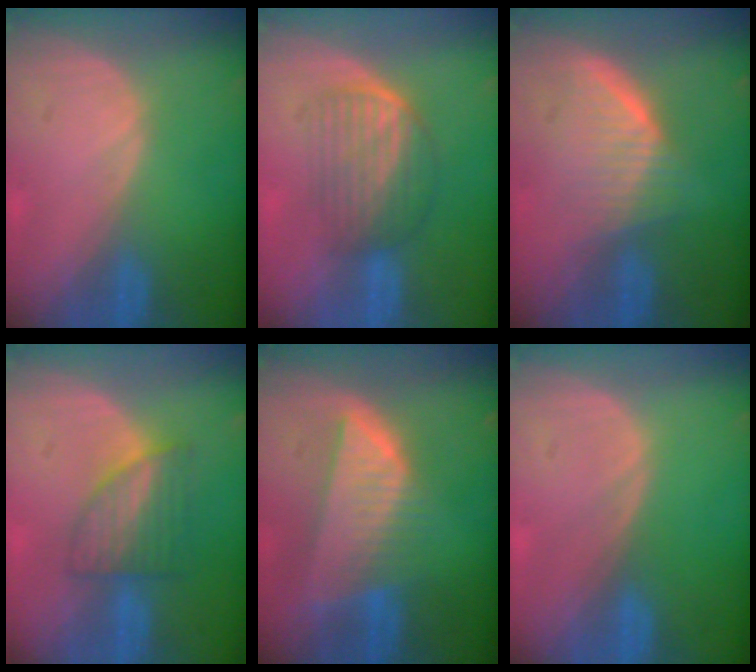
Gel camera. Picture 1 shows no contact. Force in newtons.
{"total": 7.0, "press": 5.9, "slide": 3.8}
{"total": 5.8, "press": 5.6, "slide": 1.8}
{"total": 6.1, "press": 5.7, "slide": 2.0}
{"total": 8.3, "press": 7.3, "slide": 4.0}
{"total": 0.0}